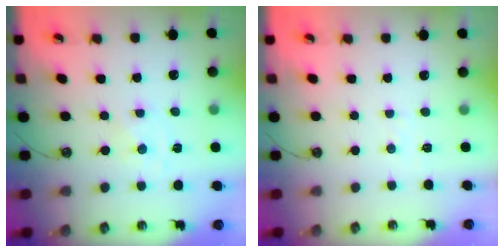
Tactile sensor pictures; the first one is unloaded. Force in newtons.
{"total": 2.7, "press": 2.7, "slide": 0.4}